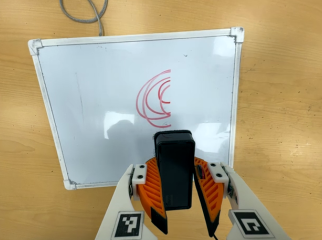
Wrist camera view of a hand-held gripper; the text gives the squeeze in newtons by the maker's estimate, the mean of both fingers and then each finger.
{"total": 11.0, "left": 10.5, "right": 11.5}